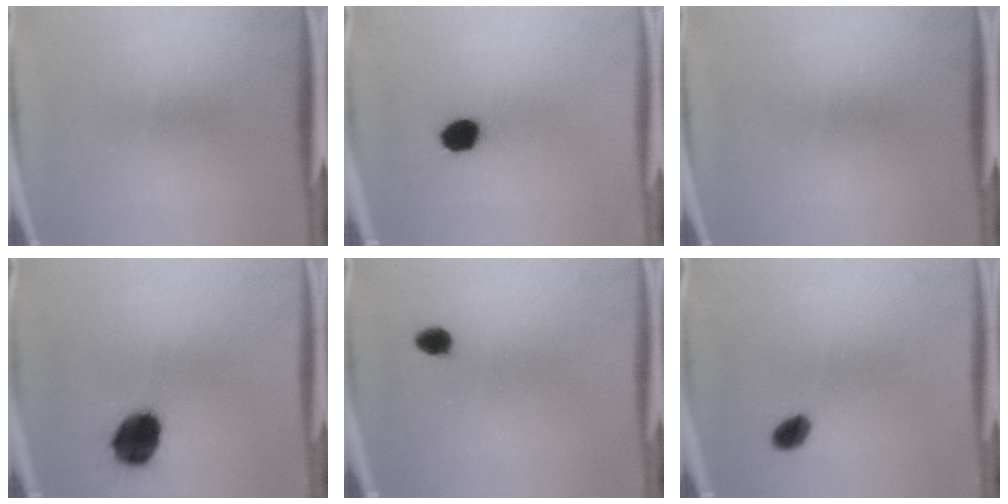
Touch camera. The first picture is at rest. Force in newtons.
{"total": 6.1}
{"total": 0.0}
{"total": 12.4}
{"total": 2.5}
{"total": 3.6}